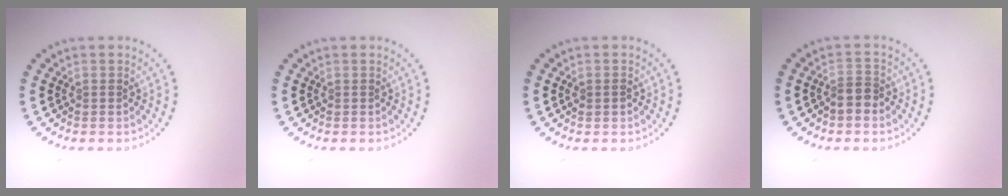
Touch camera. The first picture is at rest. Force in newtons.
{"total": 0.0}
{"total": 0.8, "press": 0.8, "slide": 0.1}
{"total": 2.1, "press": 1.7, "slide": 1.1}